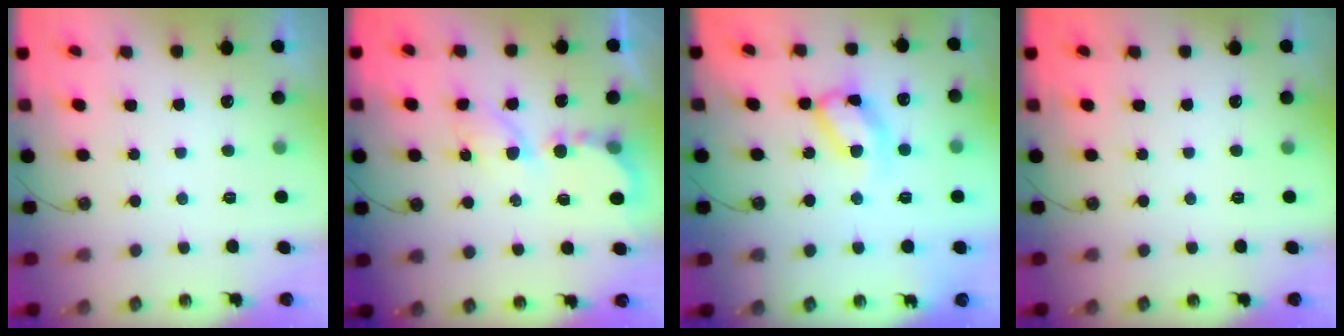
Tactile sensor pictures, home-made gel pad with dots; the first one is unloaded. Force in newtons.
{"total": 6.2, "press": 6.2, "slide": 0.6}
{"total": 12.7, "press": 12.6, "slide": 0.9}
{"total": 0.0}